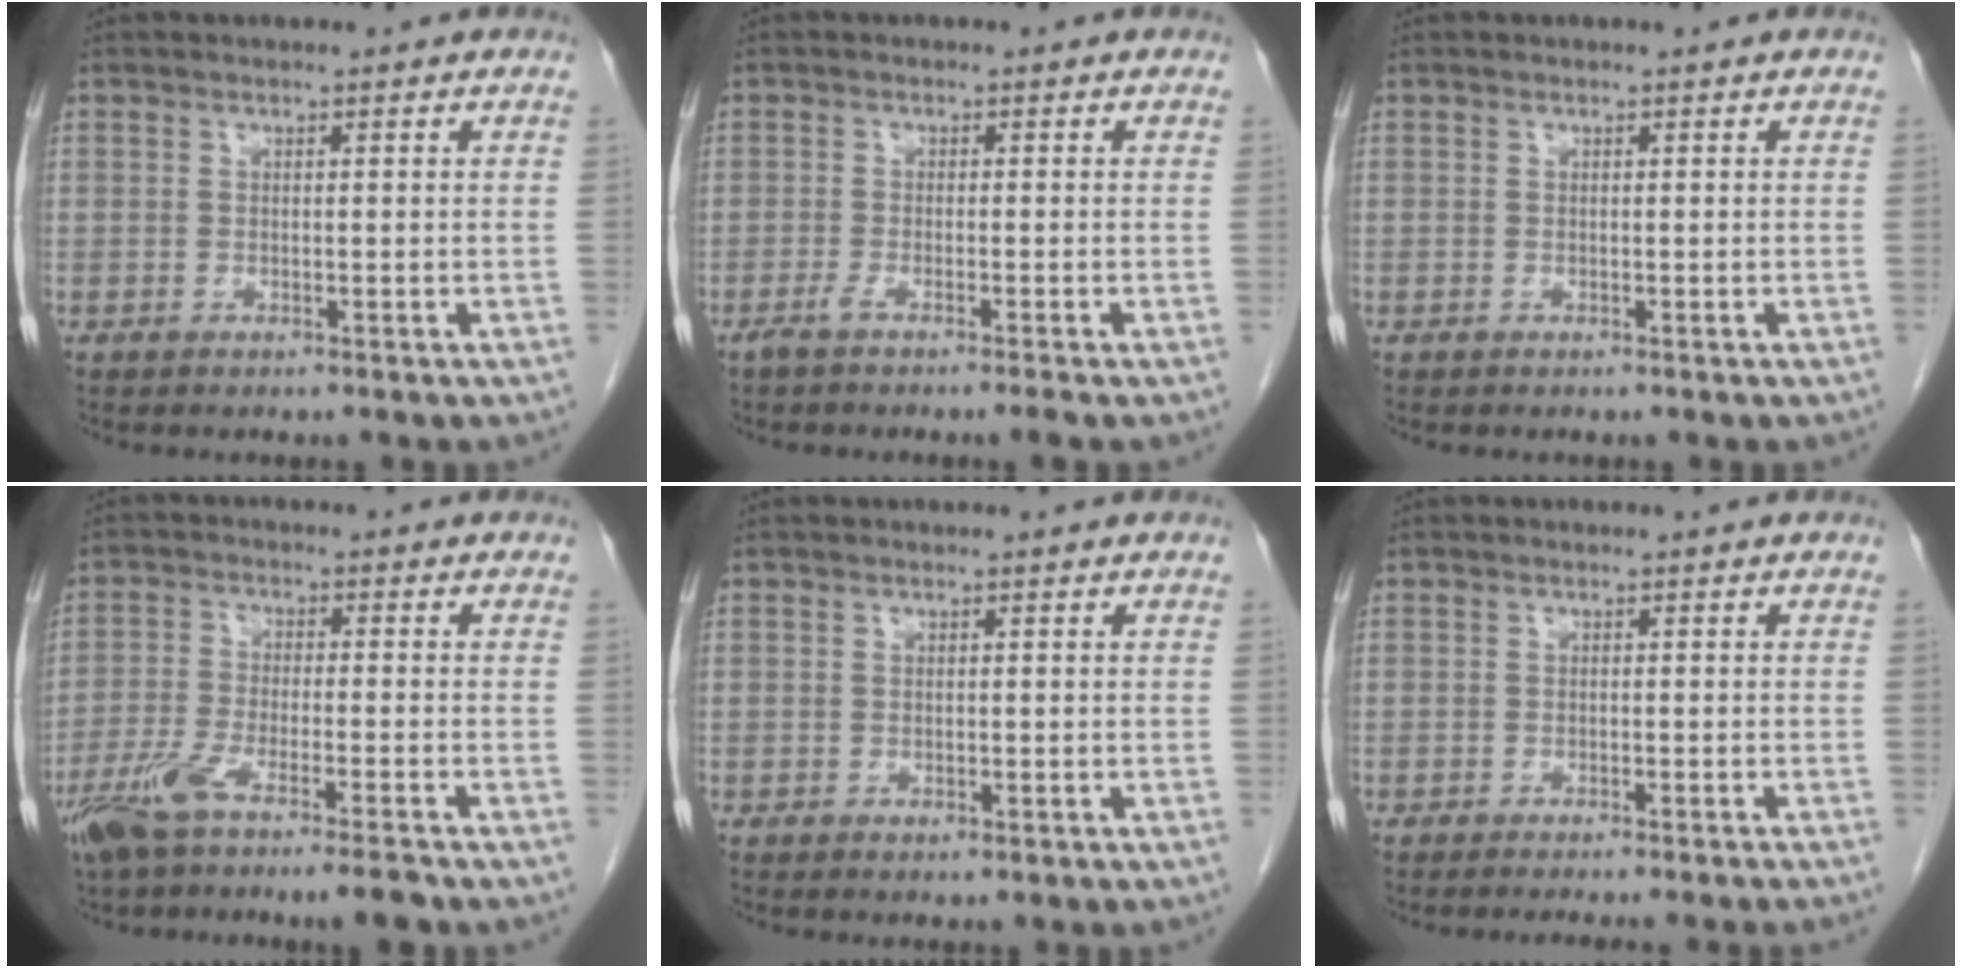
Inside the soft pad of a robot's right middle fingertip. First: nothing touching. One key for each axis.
{"total": 2.6, "fx": -2.0, "fy": -0.5, "fz": 1.6, "tx": -0.030, "ty": -0.002, "tz": -0.039}
{"total": 0.0}
{"total": 9.0, "fx": -6.5, "fy": 0.5, "fz": 6.2, "tx": -0.112, "ty": -0.016, "tz": -0.116}
{"total": 0.6, "fx": -0.3, "fy": 0.3, "fz": 0.4, "tx": -0.007, "ty": -0.001, "tz": -0.002}
{"total": 6.2, "fx": -5.4, "fy": -0.9, "fz": 2.8, "tx": -0.015, "ty": -0.009, "tz": -0.073}